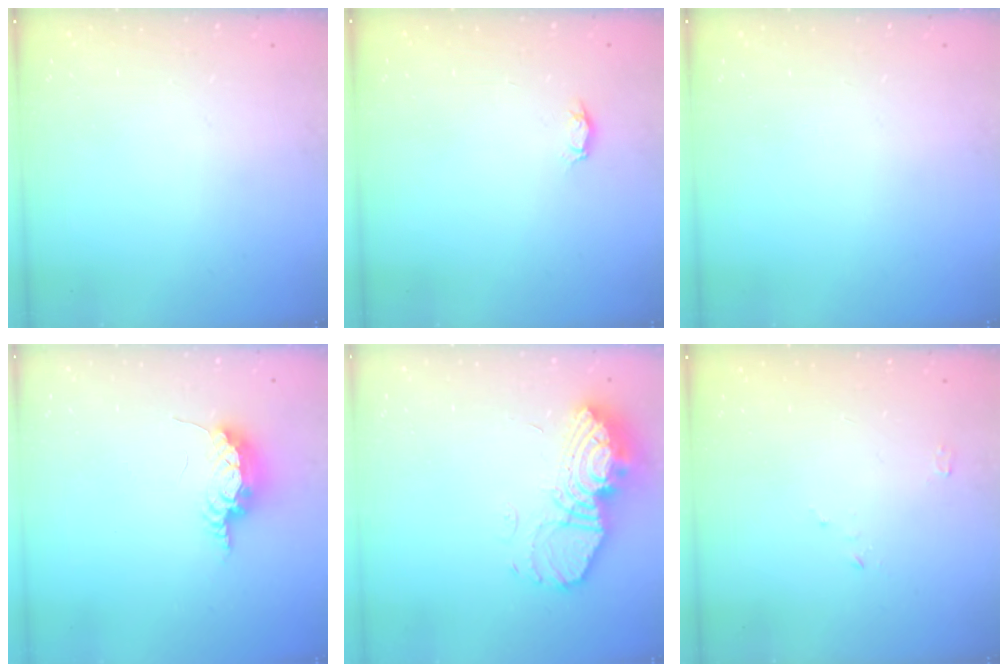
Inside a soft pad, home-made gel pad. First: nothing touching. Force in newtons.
{"total": 2.8, "press": 2.8, "slide": 0.3}
{"total": 0.0}
{"total": 10.6, "press": 8.5, "slide": 6.4}
{"total": 16.1, "press": 16.0, "slide": 1.4}
{"total": 2.5, "press": 2.5, "slide": 0.3}